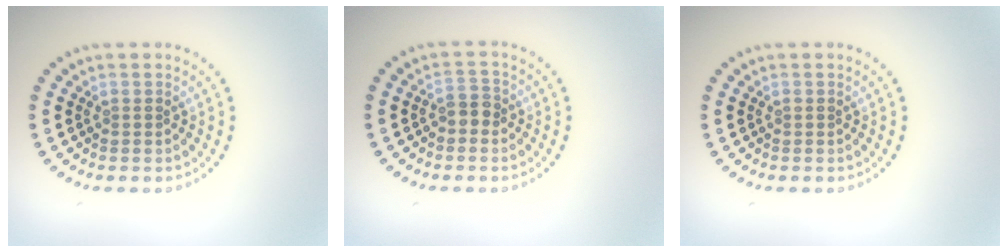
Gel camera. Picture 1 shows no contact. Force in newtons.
{"total": 1.4, "press": 1.2, "slide": 0.7}
{"total": 0.0}